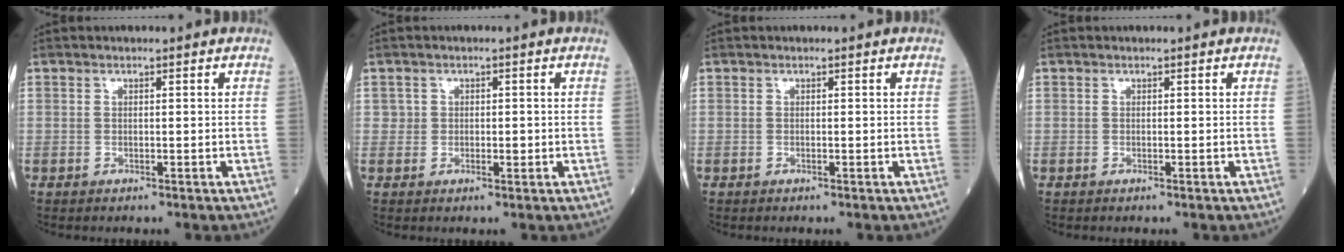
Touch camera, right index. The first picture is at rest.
{"total": 1.7, "force": [0.0, 1.3, 1.0], "torque": [-0.015, 0.002, 0.001]}
{"total": 0.0}
{"total": 0.0}